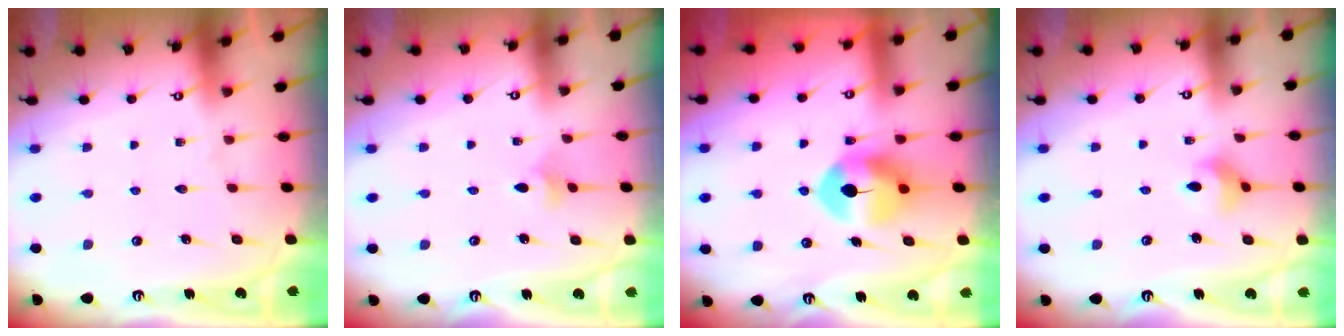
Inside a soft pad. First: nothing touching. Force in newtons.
{"total": 3.0, "press": 2.9, "slide": 0.7}
{"total": 8.7, "press": 8.6, "slide": 1.4}
{"total": 4.7, "press": 4.7, "slide": 0.8}